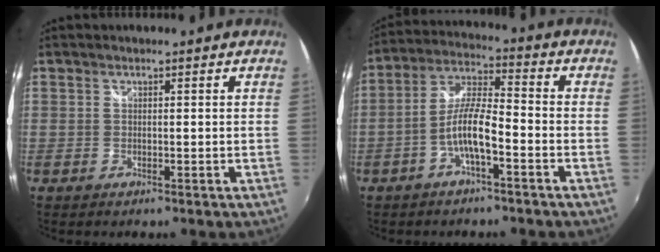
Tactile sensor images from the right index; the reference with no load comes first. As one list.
[{"total": 7.8, "force": [-3.4, 1.6, 6.8], "torque": [-0.147, 0.016, -0.065]}]